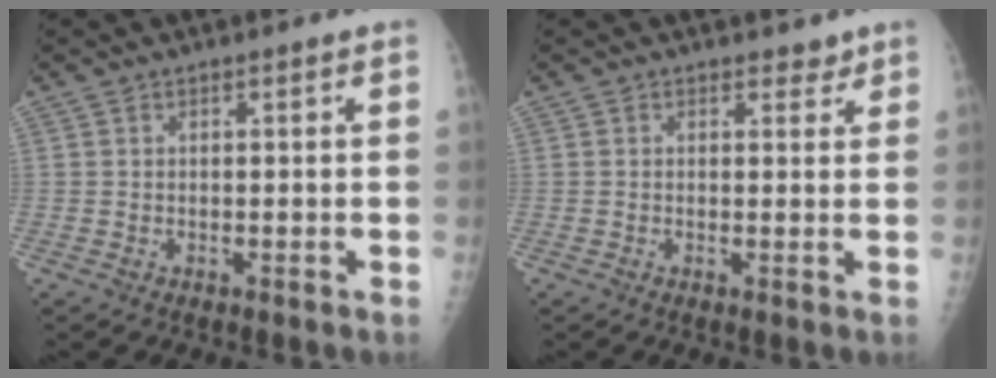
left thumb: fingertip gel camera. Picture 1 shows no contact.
{"total": 1.8, "force": [1.4, 1.0, 0.6], "torque": [0.008, -0.008, 0.015]}